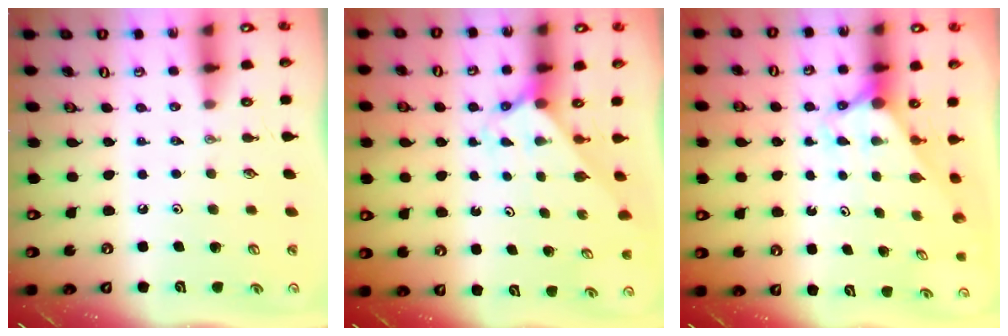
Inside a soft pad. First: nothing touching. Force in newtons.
{"total": 2.1, "press": 2.1, "slide": 0.1}
{"total": 2.9, "press": 2.9, "slide": 0.0}